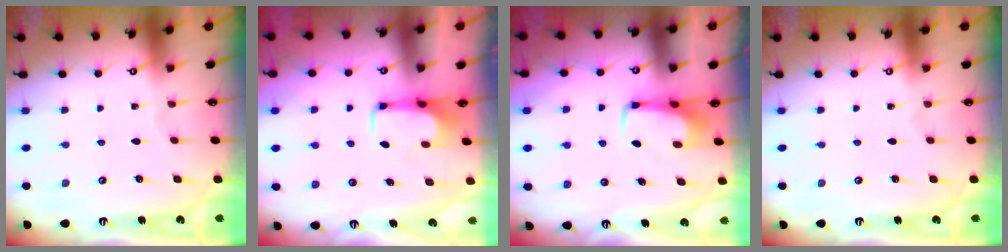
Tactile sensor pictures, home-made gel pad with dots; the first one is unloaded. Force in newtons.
{"total": 2.0, "press": 1.9, "slide": 0.4}
{"total": 2.9, "press": 2.9, "slide": 0.4}
{"total": 0.0}